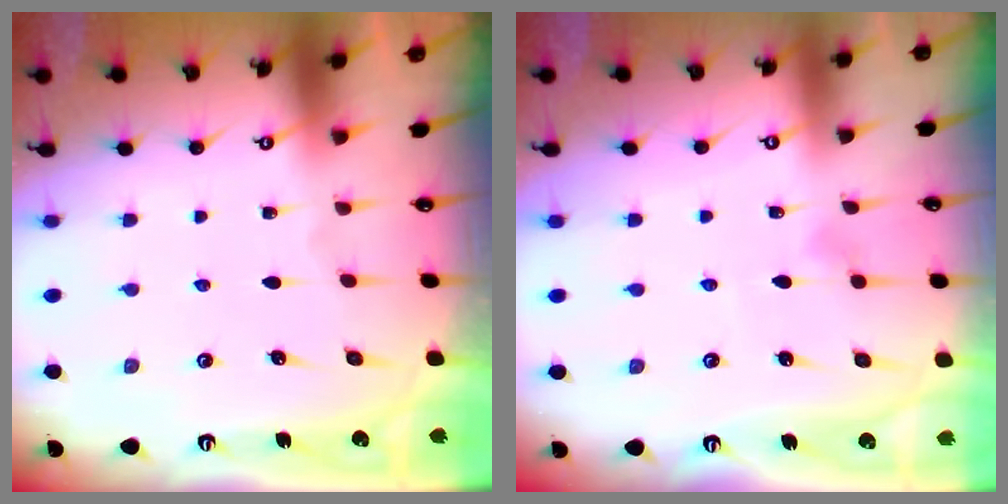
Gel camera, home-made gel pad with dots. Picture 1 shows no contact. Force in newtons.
{"total": 3.9, "press": 3.8, "slide": 0.3}